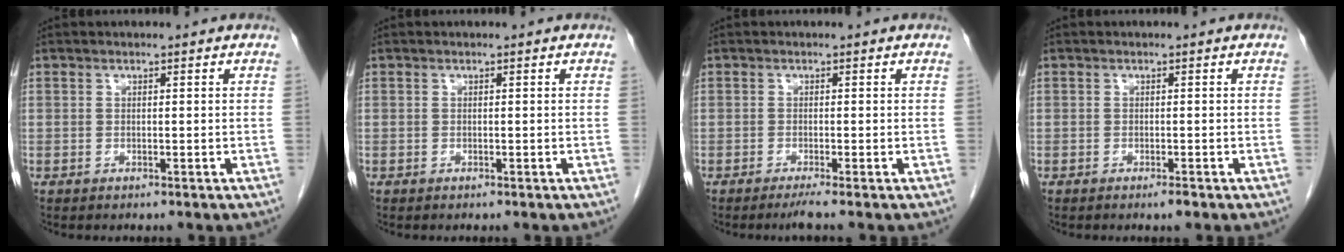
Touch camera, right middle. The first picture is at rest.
{"total": 0.0}
{"total": 1.8, "force": [-1.3, -0.5, 1.1], "torque": [-0.021, -0.003, -0.025]}
{"total": 1.0, "force": [-0.7, 0.1, 0.7], "torque": [-0.013, -0.002, -0.009]}